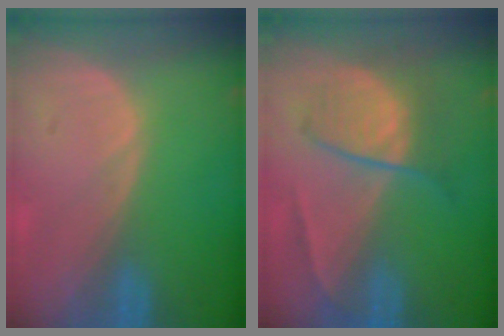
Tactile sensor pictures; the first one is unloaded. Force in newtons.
{"total": 6.5, "press": 6.2, "slide": 1.9}